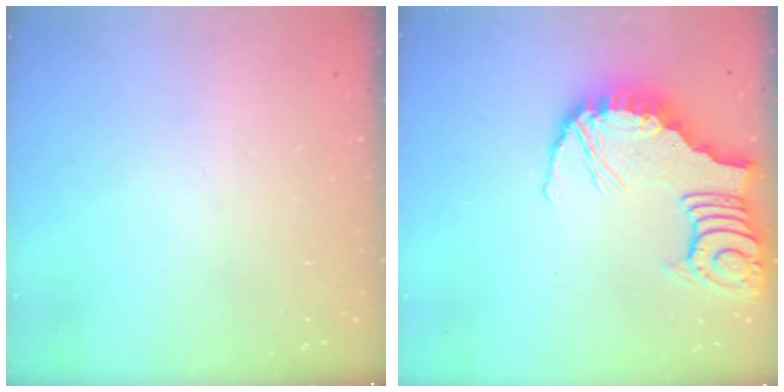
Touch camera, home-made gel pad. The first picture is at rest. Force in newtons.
{"total": 10.5, "press": 10.5, "slide": 1.3}